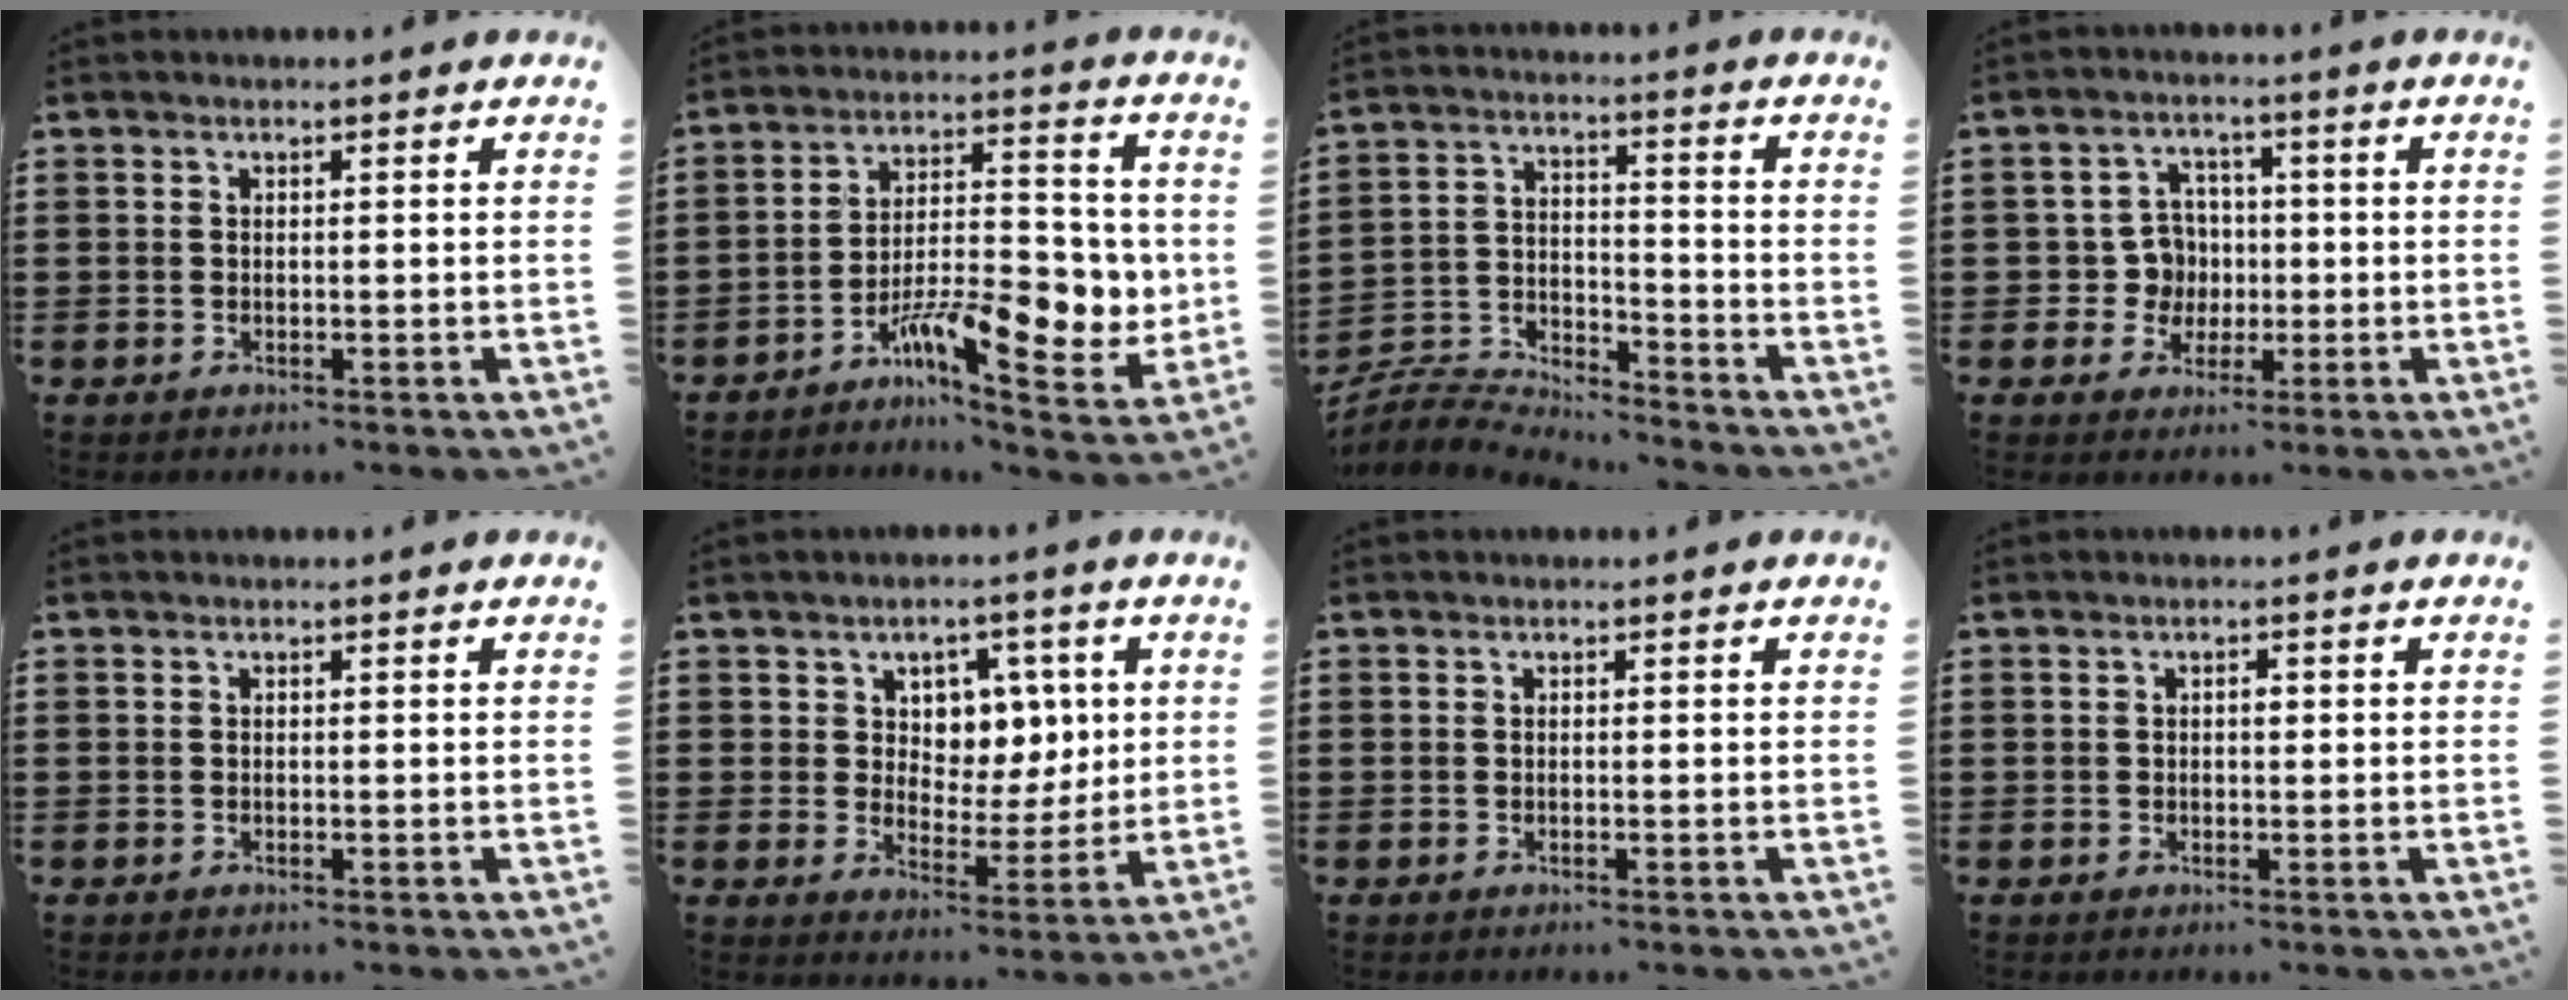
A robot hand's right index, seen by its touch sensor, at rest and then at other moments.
{"total": 11.3, "force": [-4.2, 4.5, 9.5], "torque": [-0.125, 0.008, -0.069]}
{"total": 5.0, "force": [-4.9, 1.0, 0.5], "torque": [-0.032, -0.005, -0.107]}
{"total": 6.1, "force": [-0.4, 5.6, 2.6], "torque": [-0.060, 0.014, -0.009]}
{"total": 0.0}
{"total": 6.2, "force": [2.7, 5.1, 2.3], "torque": [-0.057, 0.005, 0.044]}
{"total": 0.0}
{"total": 1.0, "force": [0.0, 0.5, 0.8], "torque": [-0.017, 0.002, 0.000]}